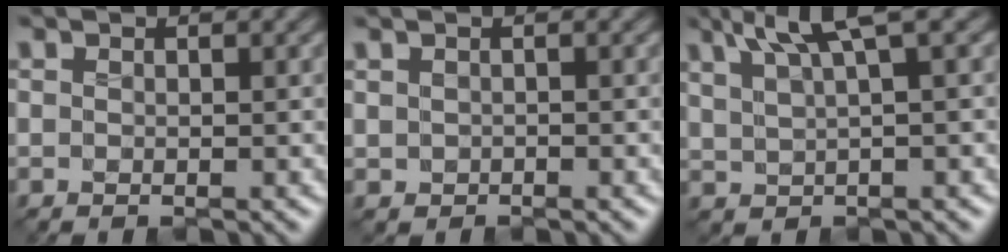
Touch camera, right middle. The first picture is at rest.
{"total": 0.0}
{"total": 5.4, "force": [3.7, 0.6, 3.8], "torque": [-0.068, 0.019, 0.065]}